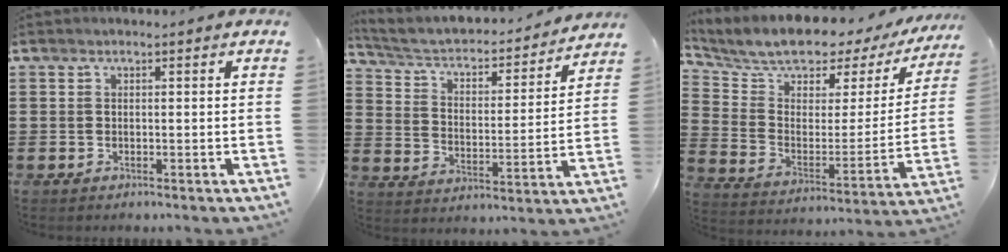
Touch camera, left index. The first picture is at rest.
{"total": 3.6, "force": [2.9, 1.3, 1.6], "torque": [-0.048, -0.025, 0.039]}
{"total": 7.3, "force": [6.8, 2.1, 1.6], "torque": [-0.058, -0.061, 0.112]}